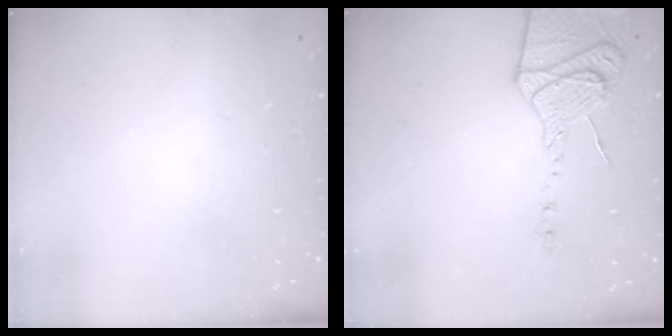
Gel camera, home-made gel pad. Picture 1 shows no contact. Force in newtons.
{"total": 16.9, "press": 16.8, "slide": 1.6}